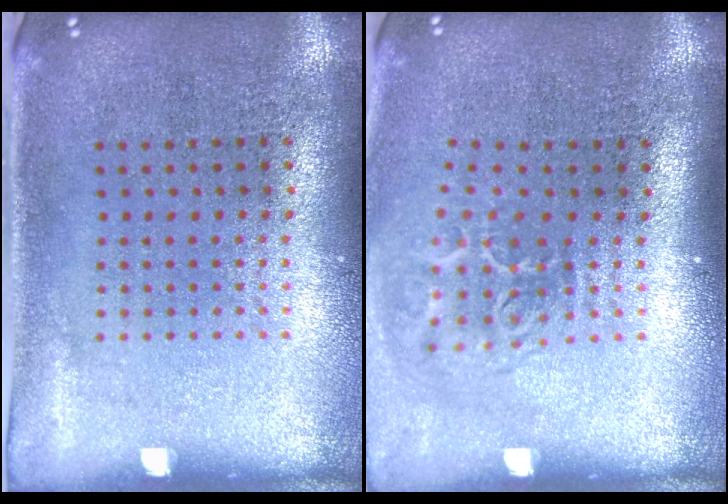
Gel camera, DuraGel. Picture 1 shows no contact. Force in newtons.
{"total": 2.0, "press": 1.3, "slide": 1.5}